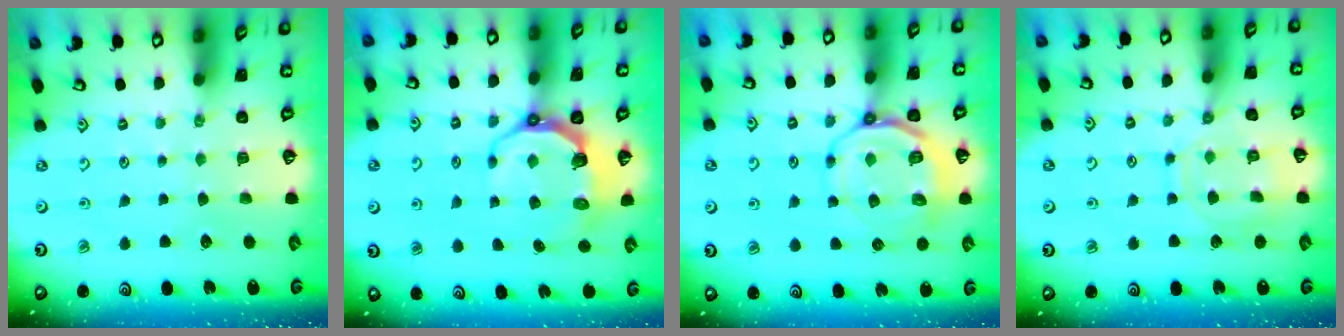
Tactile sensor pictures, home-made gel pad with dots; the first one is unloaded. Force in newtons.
{"total": 7.8, "press": 6.4, "slide": 4.4}
{"total": 10.7, "press": 10.3, "slide": 2.8}
{"total": 11.7, "press": 11.7, "slide": 0.8}